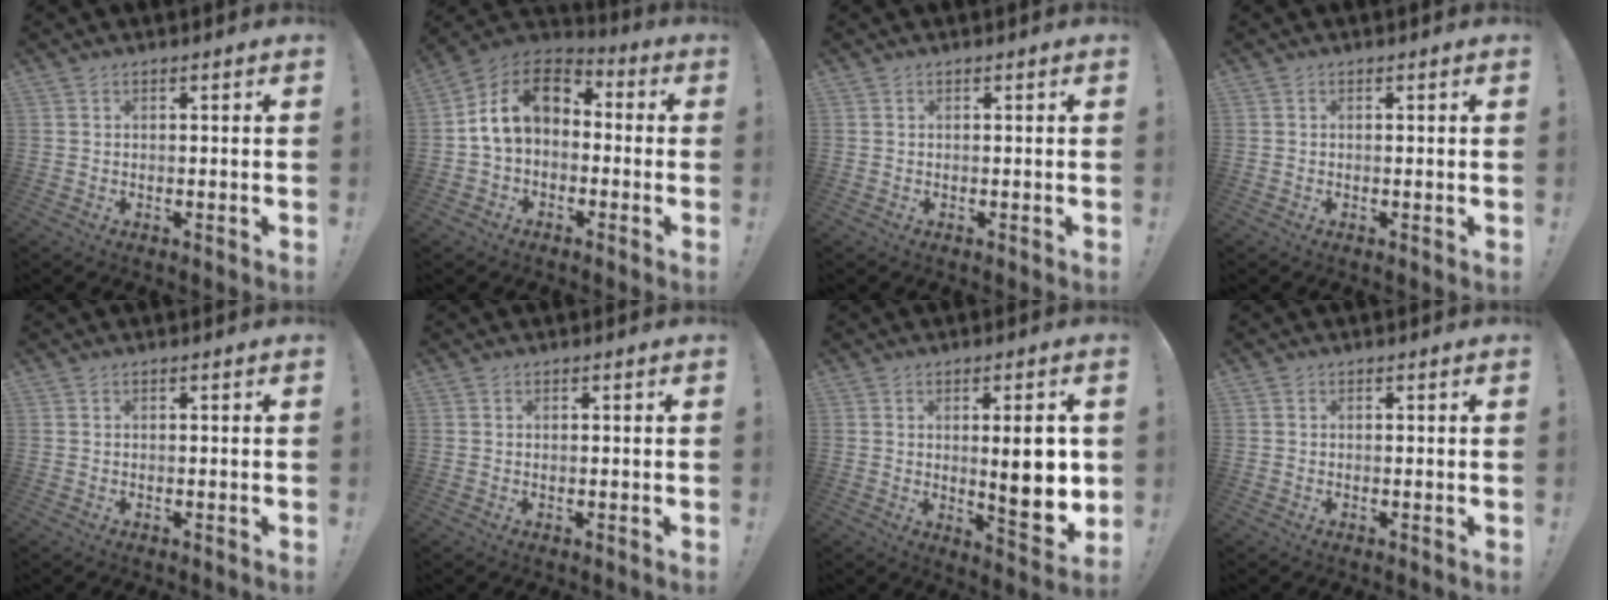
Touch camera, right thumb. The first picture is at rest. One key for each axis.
{"total": 14.1, "fx": 2.1, "fy": 9.6, "fz": 10.1, "tx": -0.160, "ty": 0.014, "tz": 0.043}
{"total": 0.0}
{"total": 0.0}
{"total": 0.0}
{"total": 0.0}
{"total": 12.8, "fx": 1.6, "fy": 3.3, "fz": 12.2, "tx": -0.152, "ty": -0.017, "tz": 0.023}
{"total": 0.0}